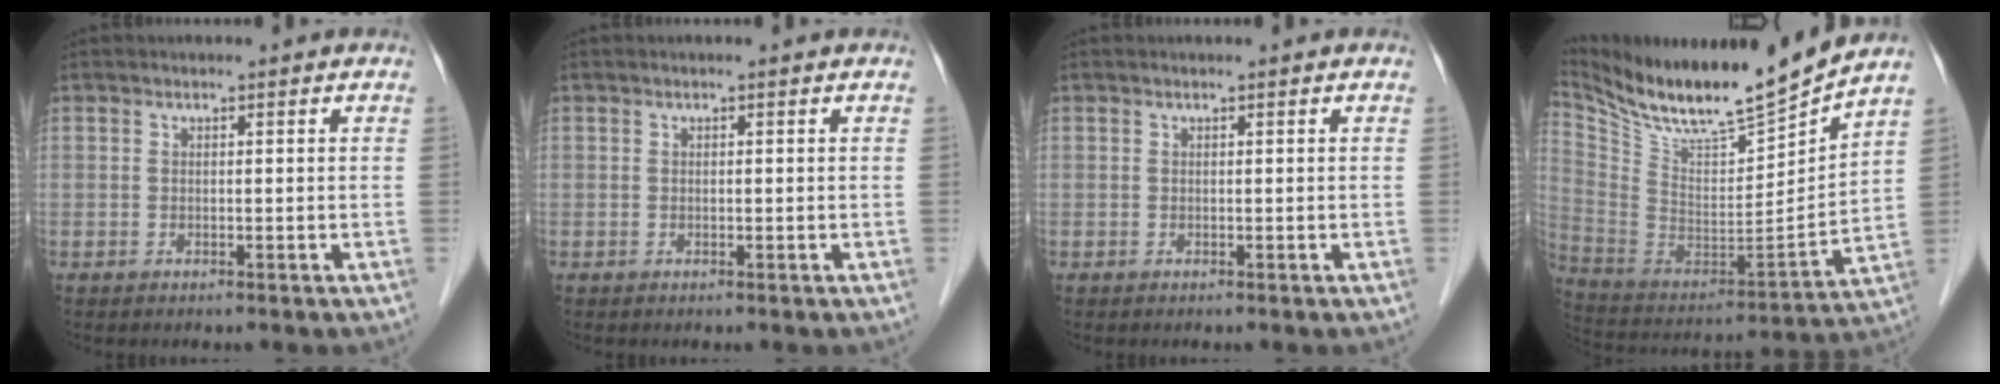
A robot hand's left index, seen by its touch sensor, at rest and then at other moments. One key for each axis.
{"total": 0.0}
{"total": 0.0}
{"total": 18.3, "fx": 16.7, "fy": 0.1, "fz": 7.7, "tx": -0.158, "ty": -0.035, "tz": 0.297}